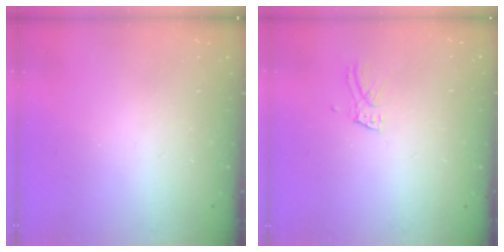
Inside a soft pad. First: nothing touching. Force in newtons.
{"total": 5.4, "press": 5.3, "slide": 0.5}